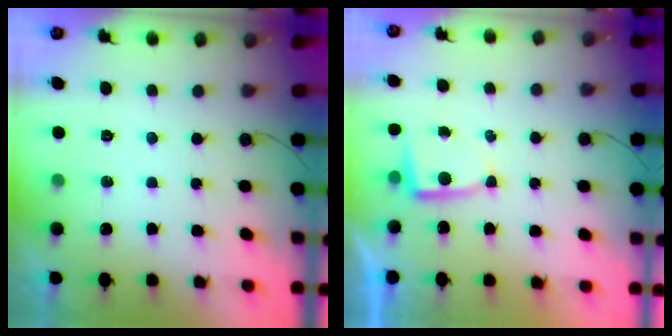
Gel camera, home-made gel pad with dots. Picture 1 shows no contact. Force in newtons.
{"total": 3.0, "press": 3.0, "slide": 0.4}